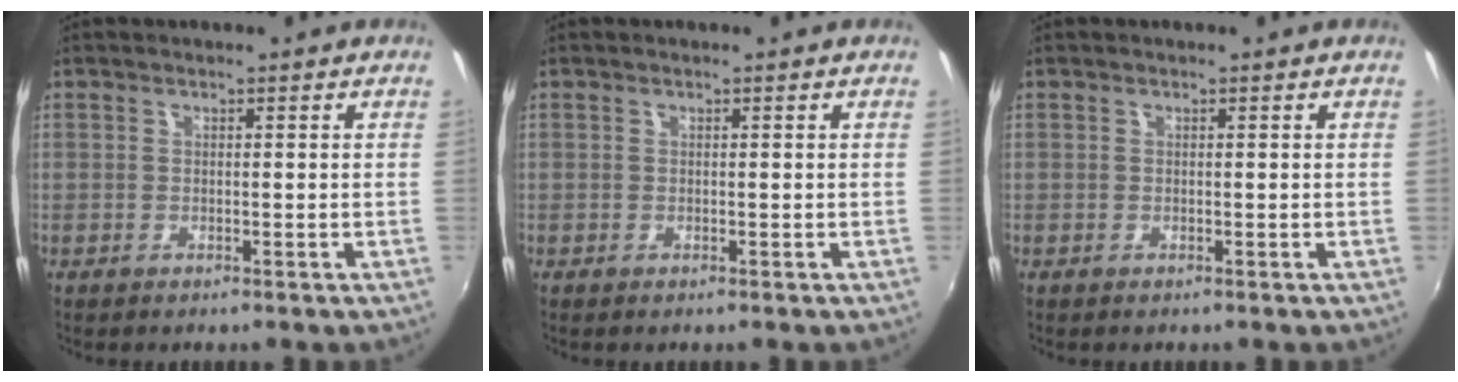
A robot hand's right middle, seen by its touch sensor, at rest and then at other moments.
{"total": 0.0}
{"total": 0.0}